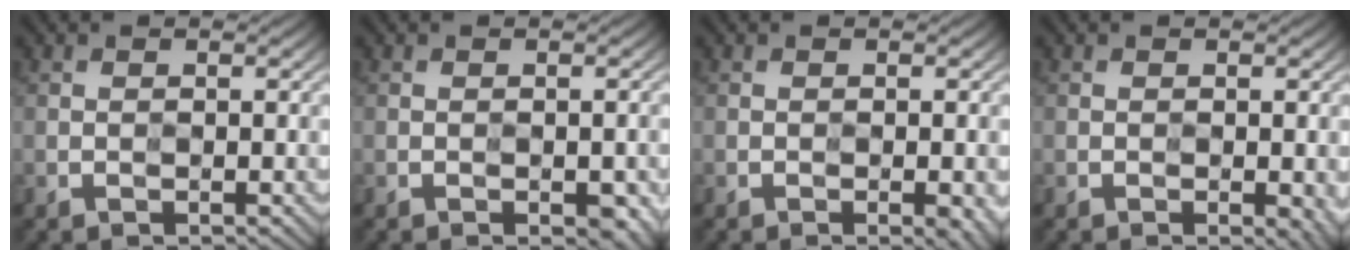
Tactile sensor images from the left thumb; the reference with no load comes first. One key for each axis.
{"total": 3.8, "fx": -1.7, "fy": 2.1, "fz": 2.6, "tx": -0.023, "ty": -0.016, "tz": -0.014}
{"total": 4.4, "fx": -2.0, "fy": 1.7, "fz": 3.5, "tx": -0.030, "ty": -0.014, "tz": -0.015}
{"total": 4.5, "fx": -1.6, "fy": 2.0, "fz": 3.7, "tx": -0.034, "ty": -0.012, "tz": -0.009}